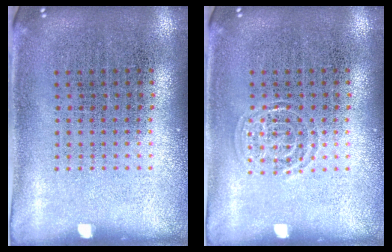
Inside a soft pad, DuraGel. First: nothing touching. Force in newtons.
{"total": 1.3, "press": 1.3, "slide": 0.2}